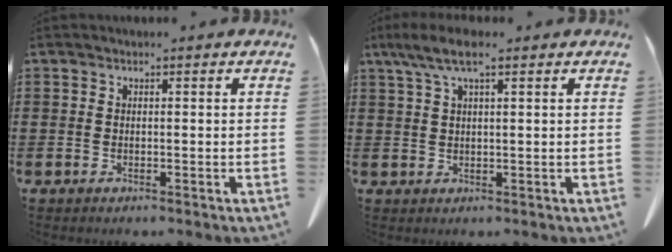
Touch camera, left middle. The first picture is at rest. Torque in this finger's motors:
{"motor_torque": [0.50, -0.47, 0.24, 0.10]}